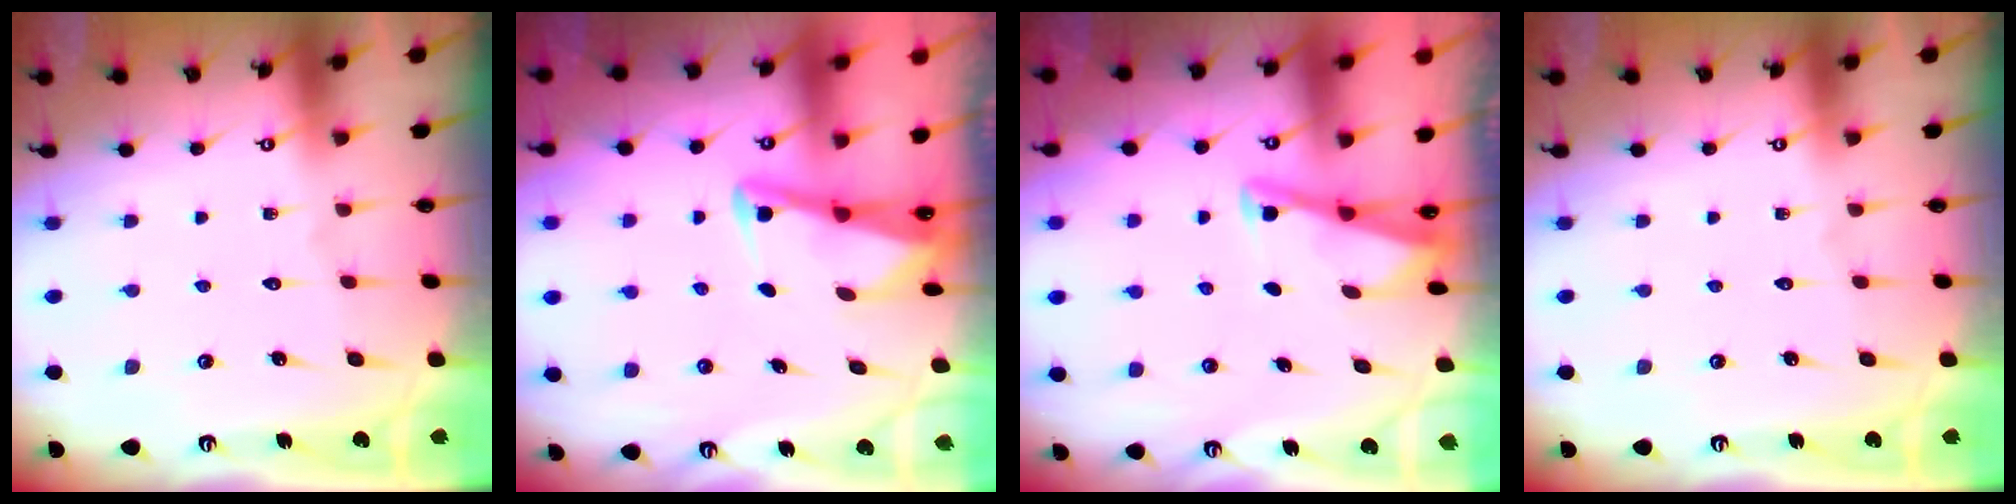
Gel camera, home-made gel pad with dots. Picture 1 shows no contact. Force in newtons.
{"total": 2.9, "press": 2.8, "slide": 0.4}
{"total": 3.0, "press": 3.0, "slide": 0.3}
{"total": 0.0}